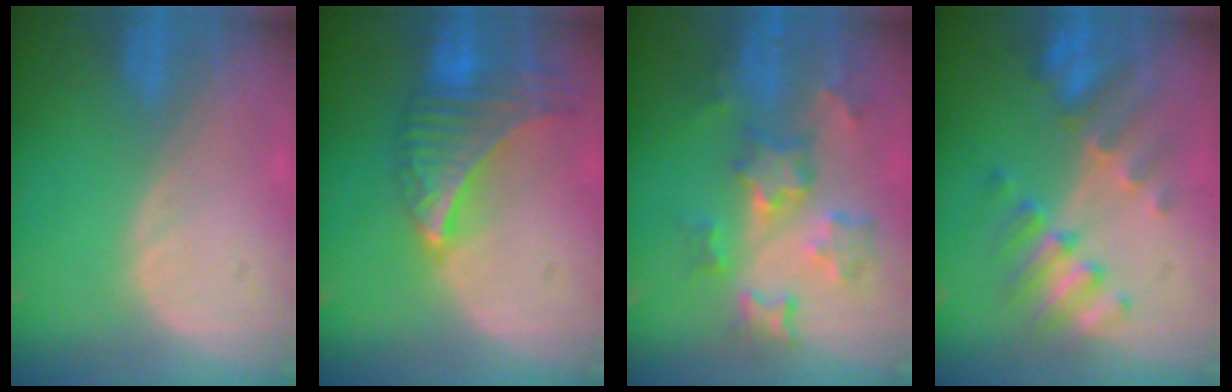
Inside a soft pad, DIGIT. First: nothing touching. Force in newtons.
{"total": 9.2, "press": 8.1, "slide": 4.3}
{"total": 8.8, "press": 7.8, "slide": 4.2}
{"total": 7.4, "press": 7.2, "slide": 1.9}